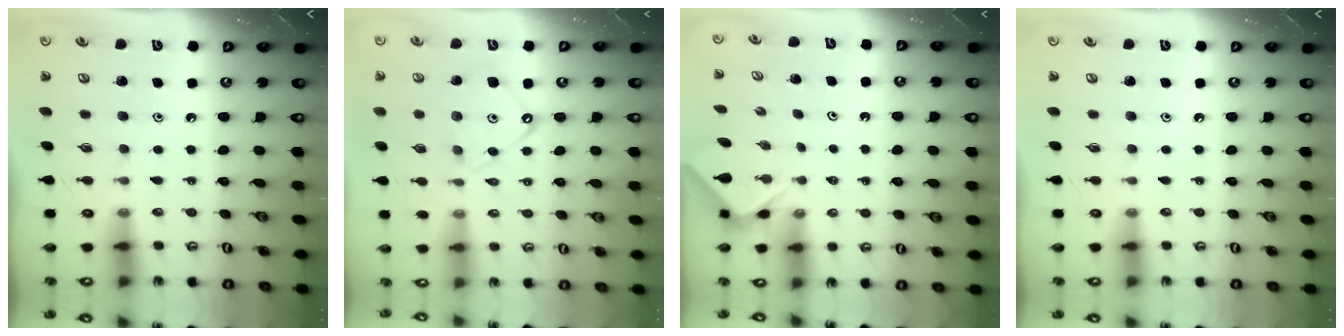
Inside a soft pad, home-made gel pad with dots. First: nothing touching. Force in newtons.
{"total": 9.6, "press": 9.6, "slide": 0.8}
{"total": 2.0, "press": 1.9, "slide": 0.4}
{"total": 0.0}